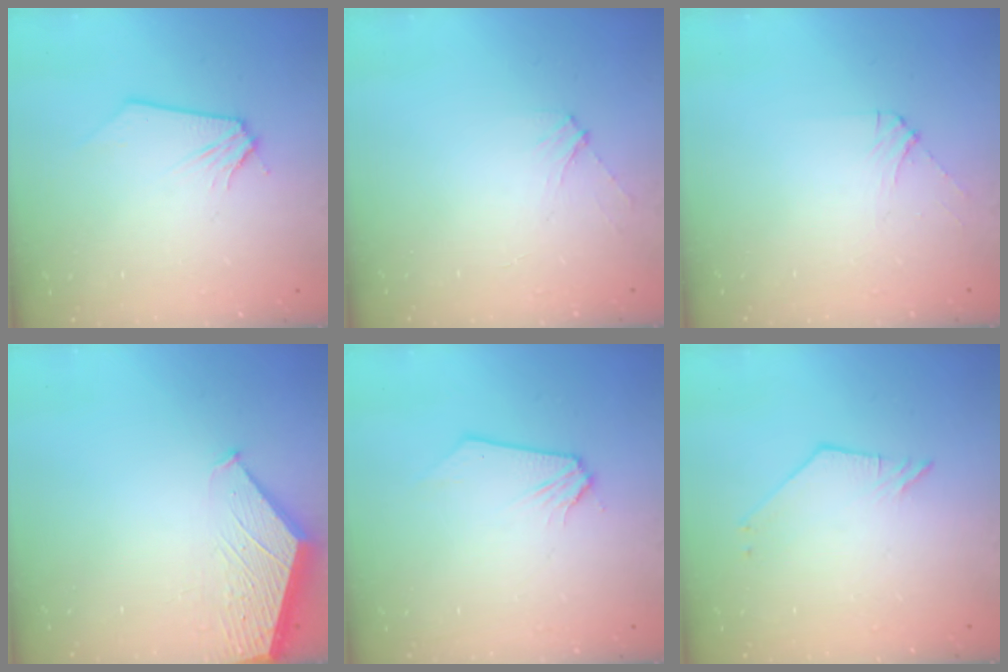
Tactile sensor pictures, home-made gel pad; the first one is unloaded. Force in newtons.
{"total": 4.4, "press": 4.4, "slide": 0.5}
{"total": 3.7, "press": 3.7, "slide": 0.6}
{"total": 1.4, "press": 1.4, "slide": 0.3}
{"total": 0.0}
{"total": 2.5, "press": 2.5, "slide": 0.1}